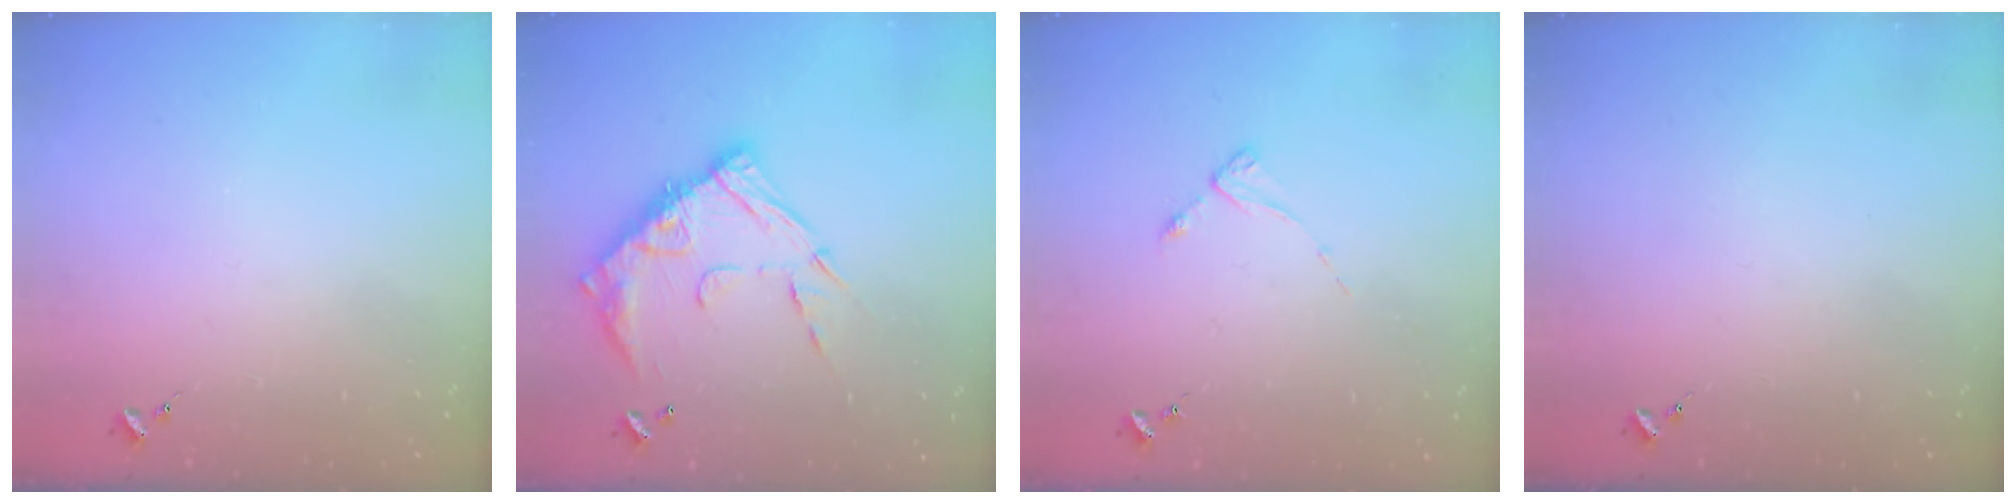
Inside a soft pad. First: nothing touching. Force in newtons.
{"total": 17.2, "press": 17.1, "slide": 1.4}
{"total": 2.9, "press": 2.8, "slide": 0.4}
{"total": 0.0}